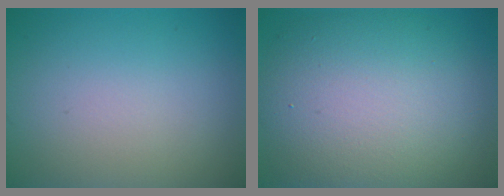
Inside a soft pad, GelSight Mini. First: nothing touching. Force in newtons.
{"total": 11.9, "press": 11.9, "slide": 0.5}